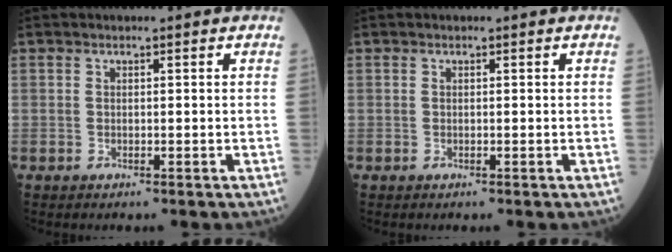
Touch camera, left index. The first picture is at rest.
{"total": 0.0}